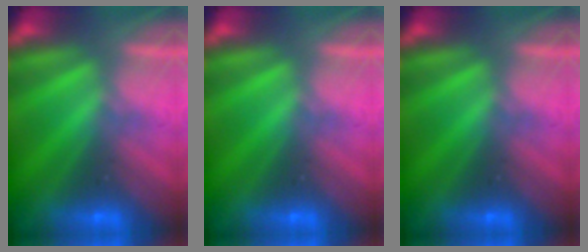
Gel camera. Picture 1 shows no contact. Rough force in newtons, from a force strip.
{"total": 0.0}
{"total": 0.0}